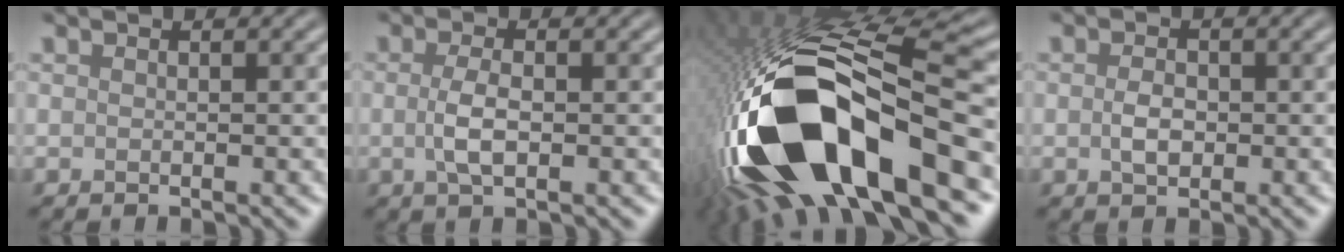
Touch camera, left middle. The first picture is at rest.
{"total": 2.4, "force": [-0.2, 1.0, 2.2], "torque": [-0.053, 0.001, -0.005]}
{"total": 19.3, "force": [-6.1, 7.7, 16.6], "torque": [-0.317, -0.013, -0.099]}
{"total": 1.8, "force": [-0.2, 1.2, 1.3], "torque": [-0.029, 0.003, -0.005]}